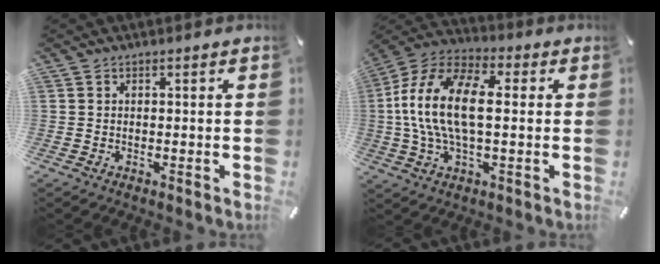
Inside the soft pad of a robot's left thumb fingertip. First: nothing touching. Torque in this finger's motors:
{"motor_torque": [0.42, 2.05, 1.63, -1.13, 0.82]}